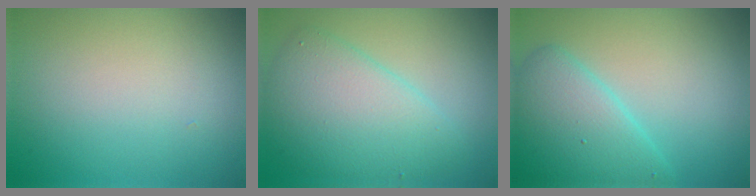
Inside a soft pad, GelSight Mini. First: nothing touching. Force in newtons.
{"total": 6.2, "press": 6.2, "slide": 0.1}
{"total": 5.3, "press": 5.3, "slide": 0.3}